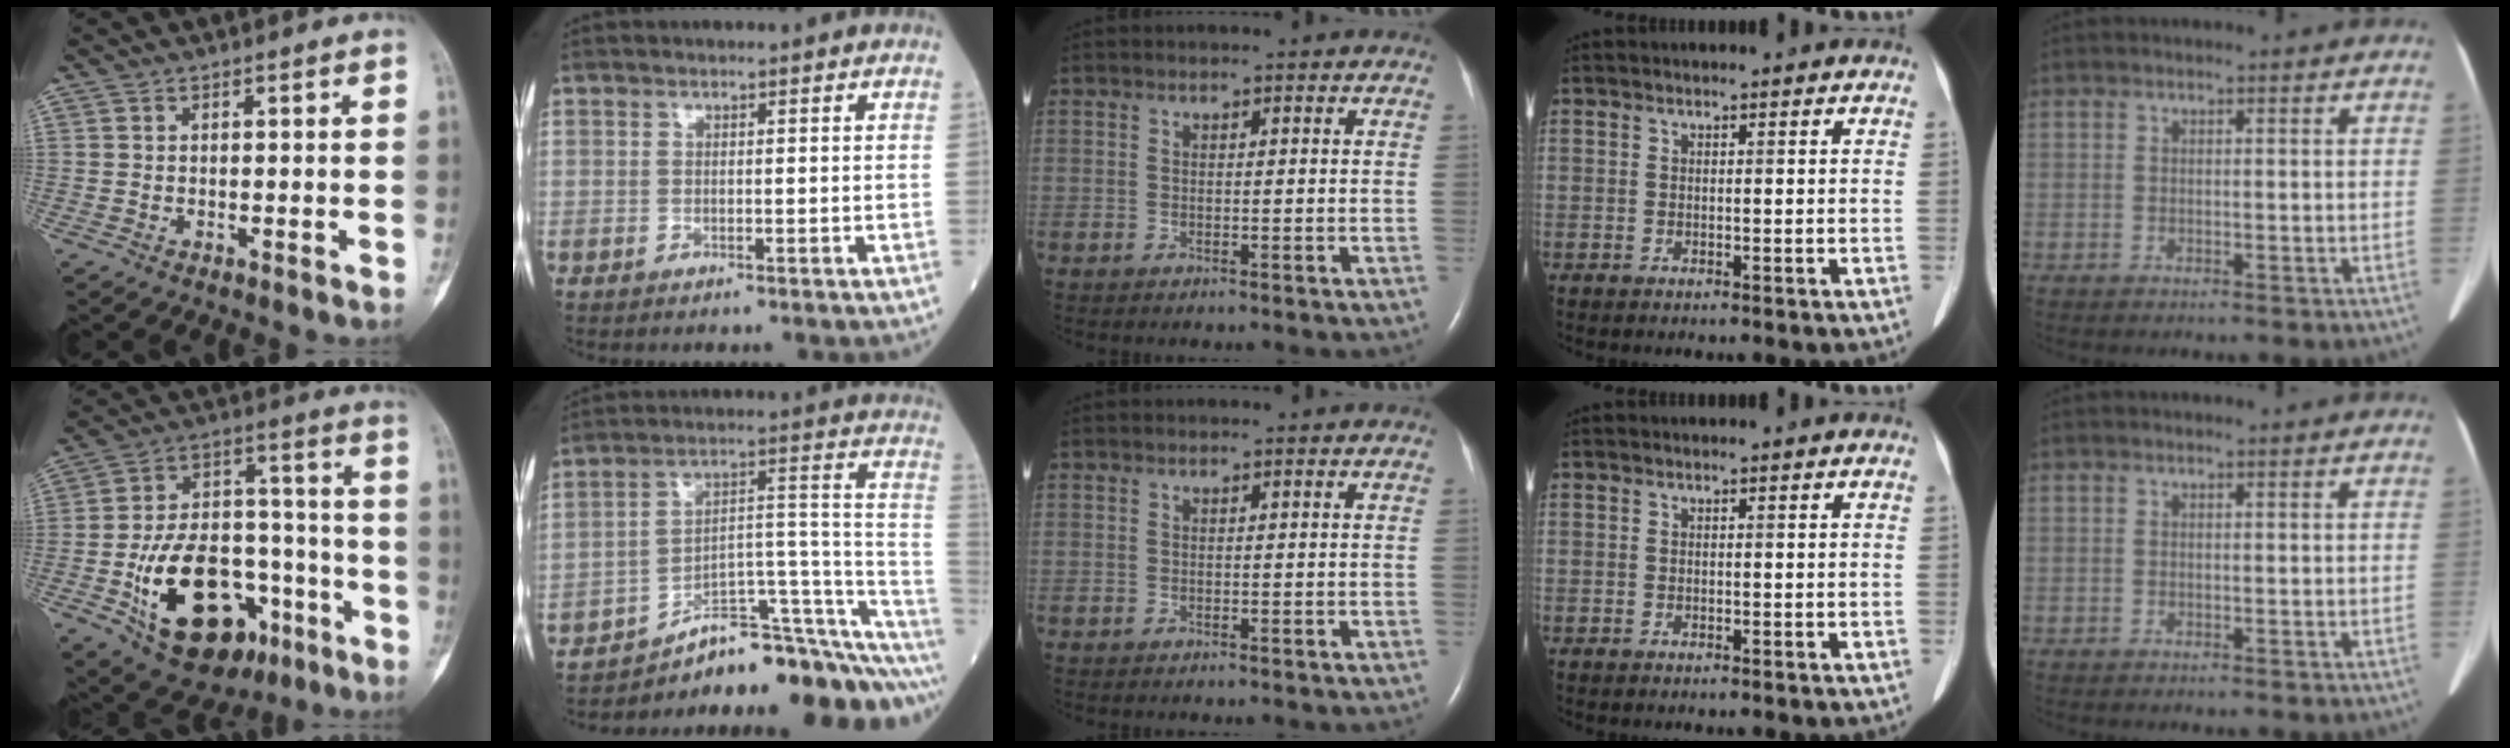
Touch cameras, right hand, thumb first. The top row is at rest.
{"thumb": {"total": 24.1, "force": [-10.2, 14.4, 16.5], "torque": [-0.258, 0.065, -0.149]}, "index": {"total": 20.2, "force": [-17.8, 3.6, 9.0], "torque": [-0.044, 0.067, -0.251]}}